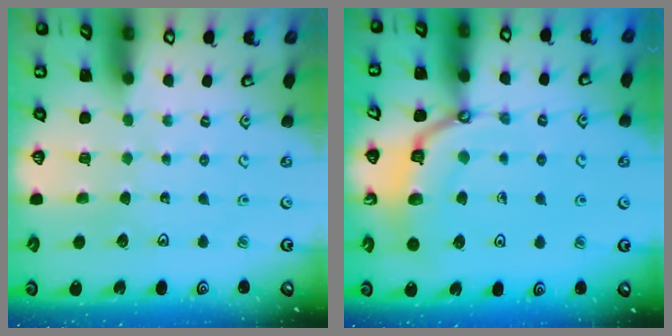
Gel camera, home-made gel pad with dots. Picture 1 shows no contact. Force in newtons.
{"total": 8.0, "press": 8.0, "slide": 0.3}